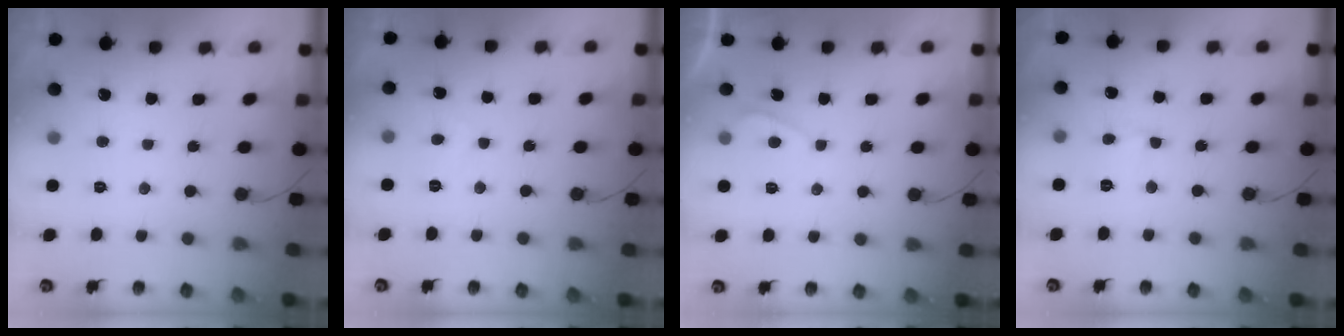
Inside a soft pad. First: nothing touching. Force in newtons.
{"total": 3.0, "press": 3.0, "slide": 0.4}
{"total": 0.6, "press": 0.4, "slide": 0.5}
{"total": 3.6, "press": 3.6, "slide": 0.4}